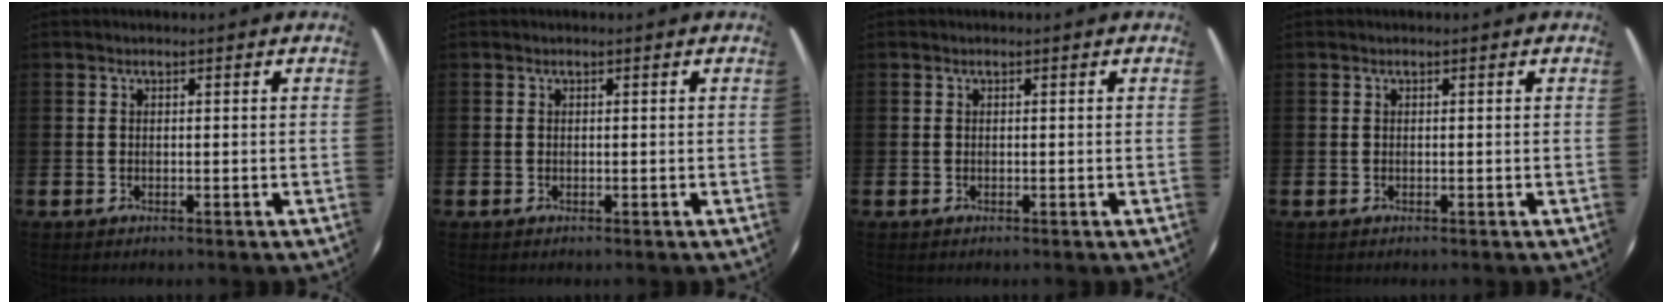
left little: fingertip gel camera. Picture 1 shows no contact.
{"total": 0.0}
{"total": 0.0}
{"total": 0.0}